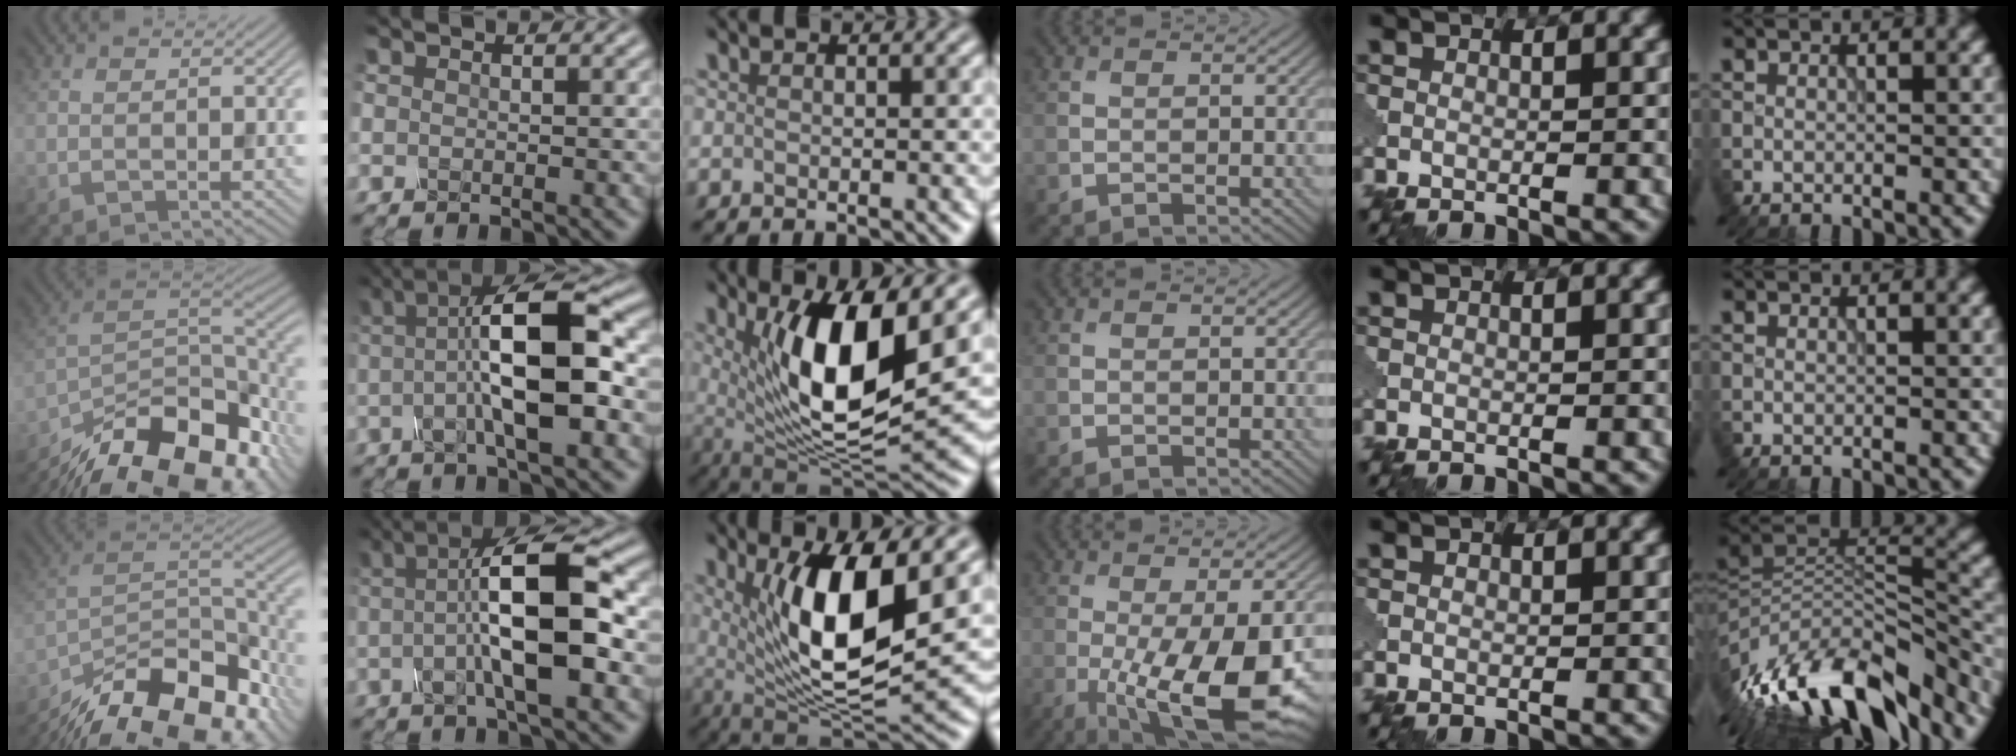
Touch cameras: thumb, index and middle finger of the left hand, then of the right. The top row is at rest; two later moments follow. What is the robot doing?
{"motion": "disassemble", "object": "glue stick"}